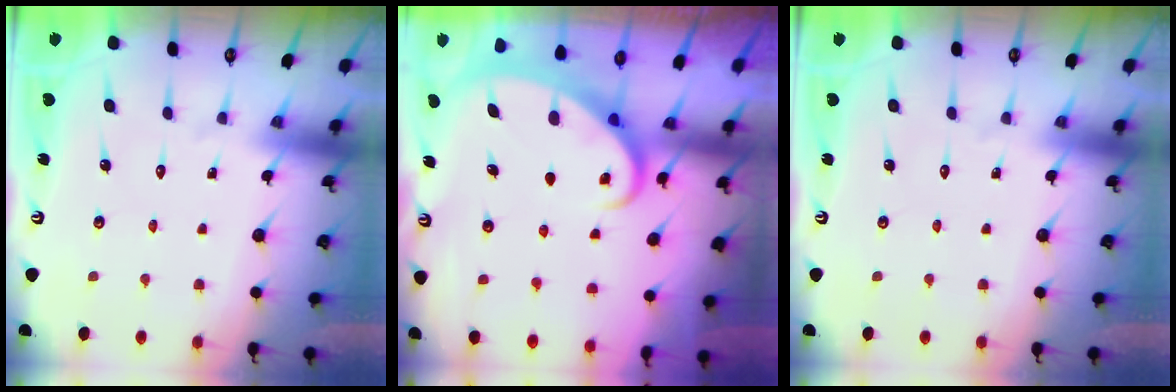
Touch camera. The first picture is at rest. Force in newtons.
{"total": 2.5, "press": 2.5, "slide": 0.3}
{"total": 0.0}